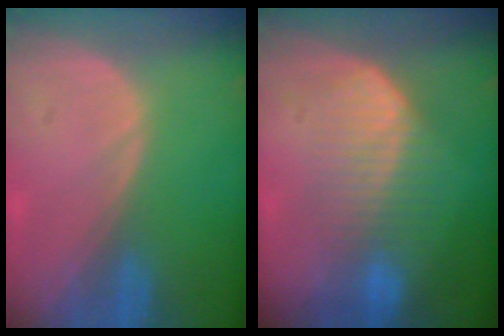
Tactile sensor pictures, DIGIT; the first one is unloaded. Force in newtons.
{"total": 6.8, "press": 6.6, "slide": 1.4}